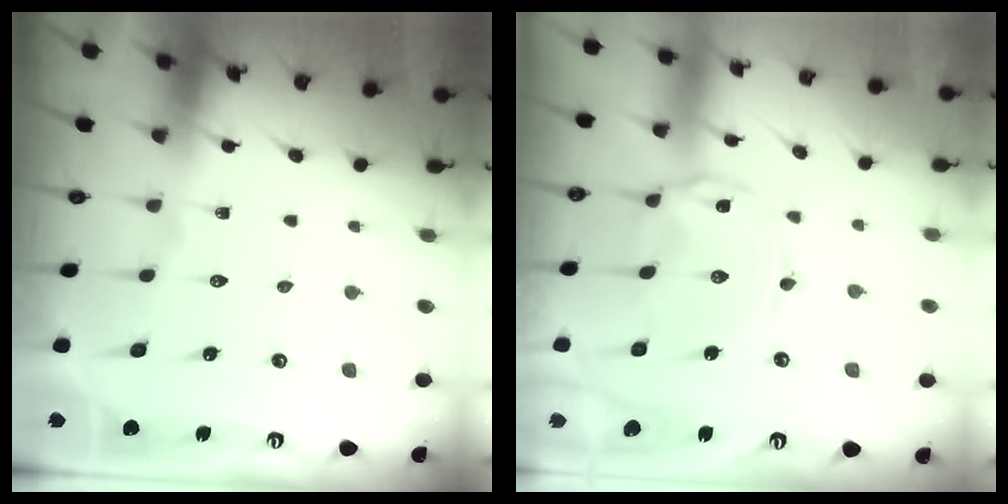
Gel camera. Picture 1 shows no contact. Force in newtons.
{"total": 2.7, "press": 2.7, "slide": 0.4}